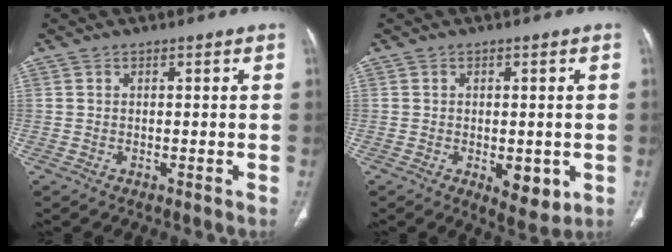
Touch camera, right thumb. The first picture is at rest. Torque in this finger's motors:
{"motor_torque": [0.50, 1.43, -0.23, 0.16, 0.08]}